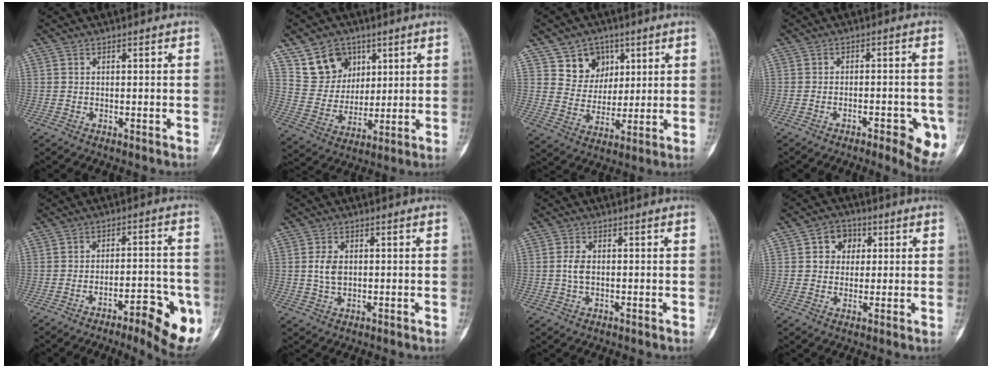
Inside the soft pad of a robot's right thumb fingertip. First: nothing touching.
{"total": 11.3, "force": [6.3, 8.7, 3.5], "torque": [-0.028, -0.035, 0.128]}
{"total": 9.2, "force": [4.7, 7.5, 2.3], "torque": [0.003, -0.025, 0.088]}
{"total": 8.4, "force": [-3.9, 2.7, 6.9], "torque": [-0.076, 0.014, -0.044]}
{"total": 13.2, "force": [-6.0, 3.6, 11.2], "torque": [-0.138, 0.025, -0.075]}
{"total": 3.8, "force": [0.4, 2.5, 2.8], "torque": [-0.052, 0.001, 0.009]}
{"total": 2.7, "force": [0.0, 1.6, 2.1], "torque": [-0.045, 0.003, -0.002]}
{"total": 6.2, "force": [1.6, 5.2, 3.0], "torque": [-0.012, 0.001, 0.021]}